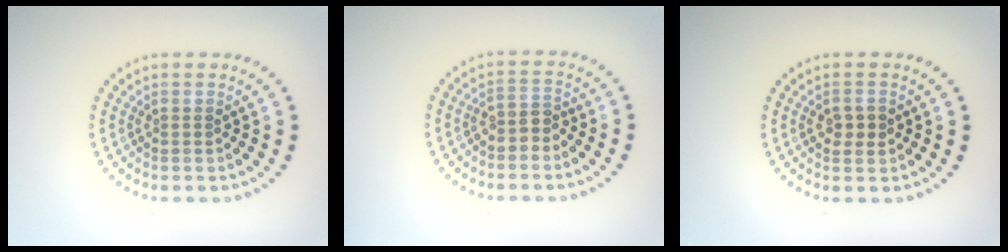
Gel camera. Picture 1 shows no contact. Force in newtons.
{"total": 1.8, "press": 1.5, "slide": 0.9}
{"total": 2.0, "press": 2.0, "slide": 0.0}